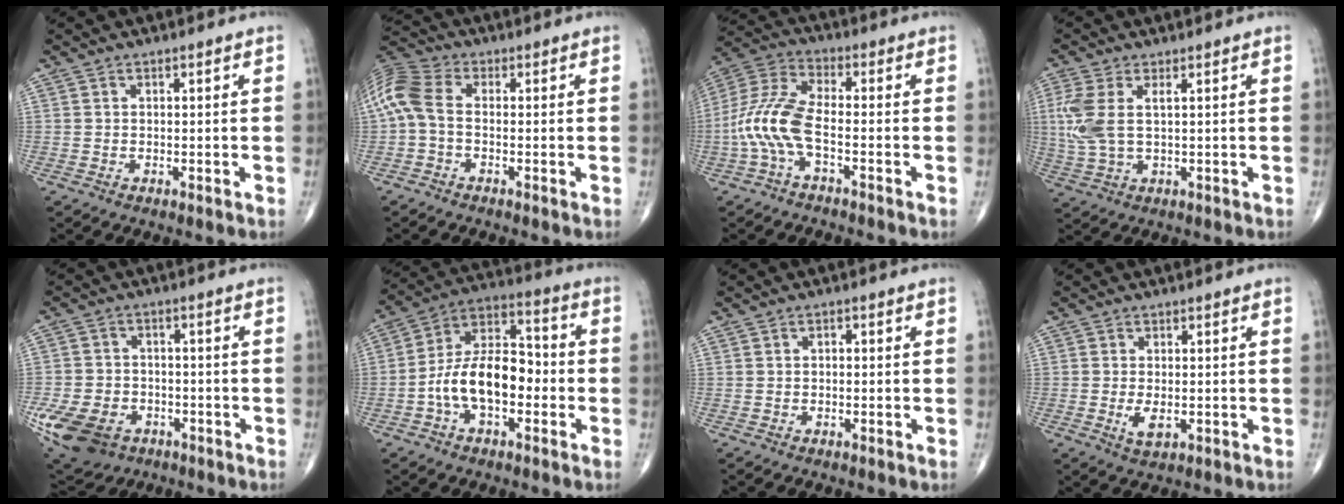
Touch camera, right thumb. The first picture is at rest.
{"total": 8.5, "force": [-0.5, 5.0, 6.9], "torque": [-0.161, 0.023, -0.022]}
{"total": 10.7, "force": [-3.0, 3.9, 9.4], "torque": [-0.220, 0.033, -0.068]}
{"total": 7.4, "force": [1.4, 3.3, 6.5], "torque": [-0.182, 0.001, 0.035]}
{"total": 14.0, "force": [-6.1, 10.0, 7.6], "torque": [-0.155, 0.014, -0.097]}
{"total": 14.6, "force": [-3.3, 8.1, 11.6], "torque": [-0.193, 0.046, -0.066]}
{"total": 0.8, "force": [-0.1, 0.5, 0.6], "torque": [-0.004, 0.003, -0.006]}
{"total": 3.0, "force": [-0.6, 1.5, 2.6], "torque": [-0.049, -0.007, -0.008]}